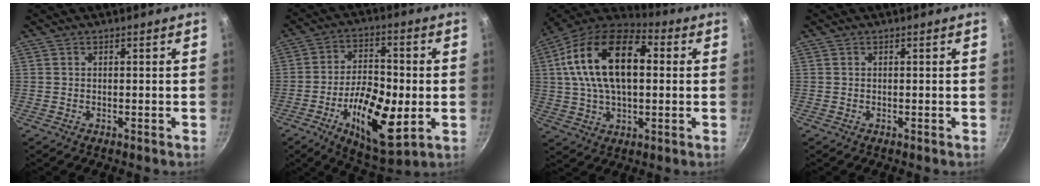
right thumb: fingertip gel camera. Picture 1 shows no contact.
{"total": 16.1, "force": [-3.9, 7.0, 13.9], "torque": [-0.224, 0.012, -0.063]}
{"total": 21.2, "force": [3.6, 12.0, 17.1], "torque": [-0.291, 0.025, 0.044]}
{"total": 0.0}